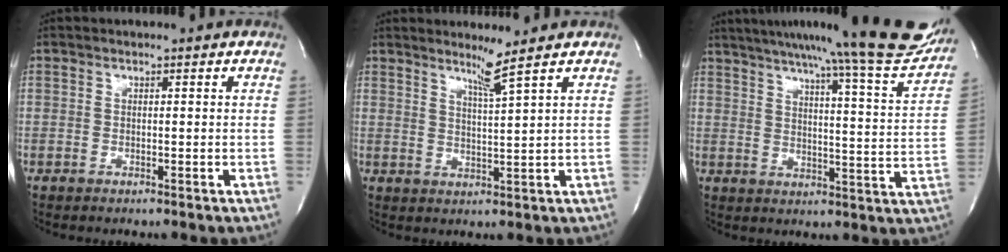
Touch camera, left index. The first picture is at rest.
{"total": 3.5, "force": [2.6, -1.6, 1.7], "torque": [-0.035, -0.021, 0.053]}
{"total": 23.3, "force": [20.3, 0.0, 11.5], "torque": [-0.169, -0.054, 0.256]}